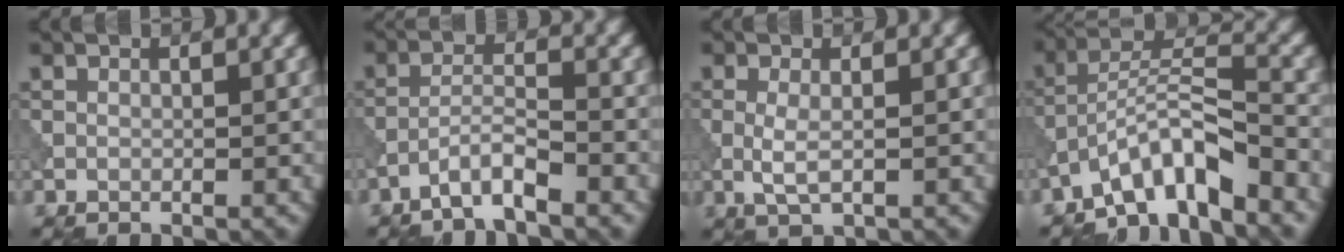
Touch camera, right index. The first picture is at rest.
{"total": 3.1, "force": [-2.4, 0.3, 2.0], "torque": [-0.035, 0.010, -0.054]}
{"total": 2.0, "force": [-0.2, 0.5, 1.9], "torque": [-0.044, -0.004, -0.005]}
{"total": 6.5, "force": [-5.0, 1.3, 3.9], "torque": [-0.066, 0.011, -0.095]}